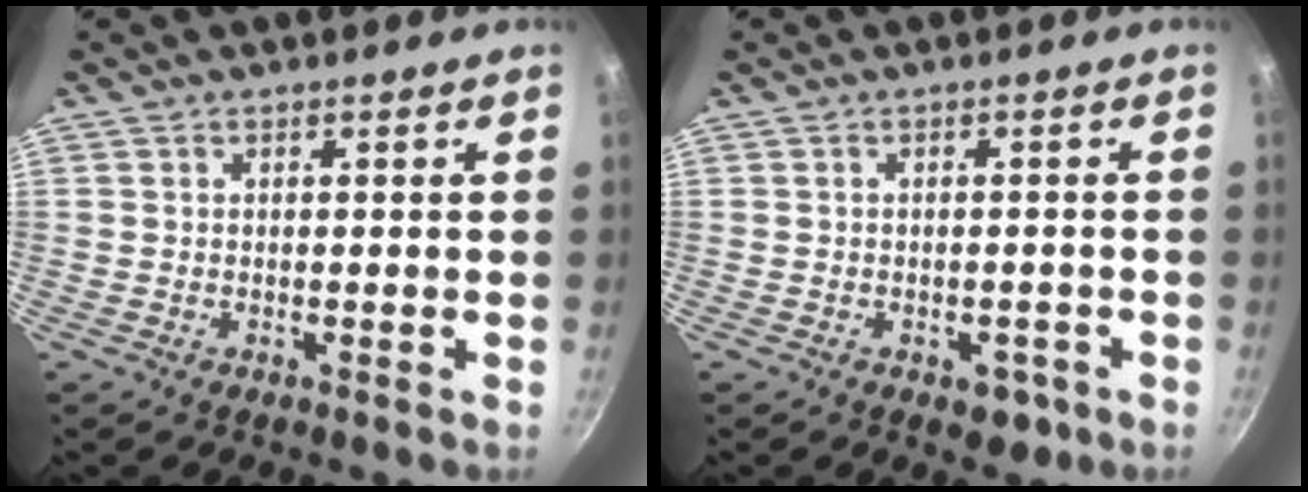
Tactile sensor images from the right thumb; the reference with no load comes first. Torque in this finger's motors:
{"motor_torque": [2.51, 2.40, 0.14, -0.46, 0.02]}